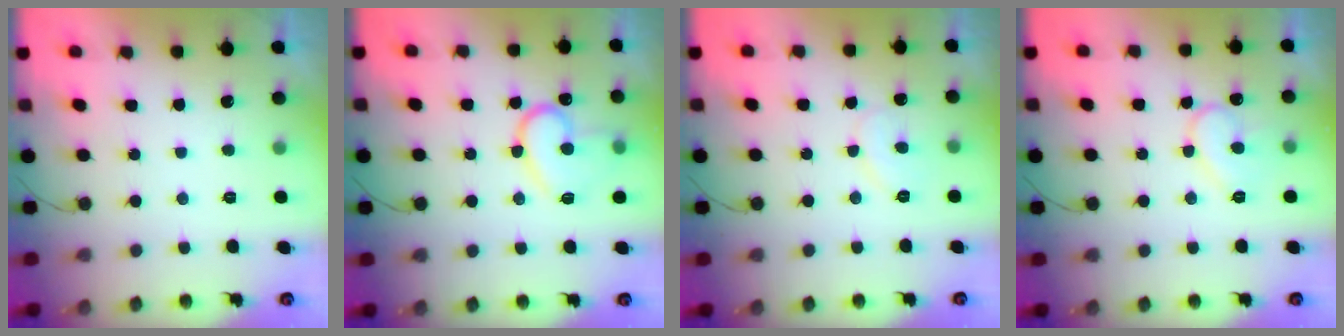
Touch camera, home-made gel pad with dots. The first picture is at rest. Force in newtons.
{"total": 15.2, "press": 15.2, "slide": 1.3}
{"total": 6.9, "press": 6.9, "slide": 0.4}
{"total": 9.7, "press": 9.7, "slide": 0.8}